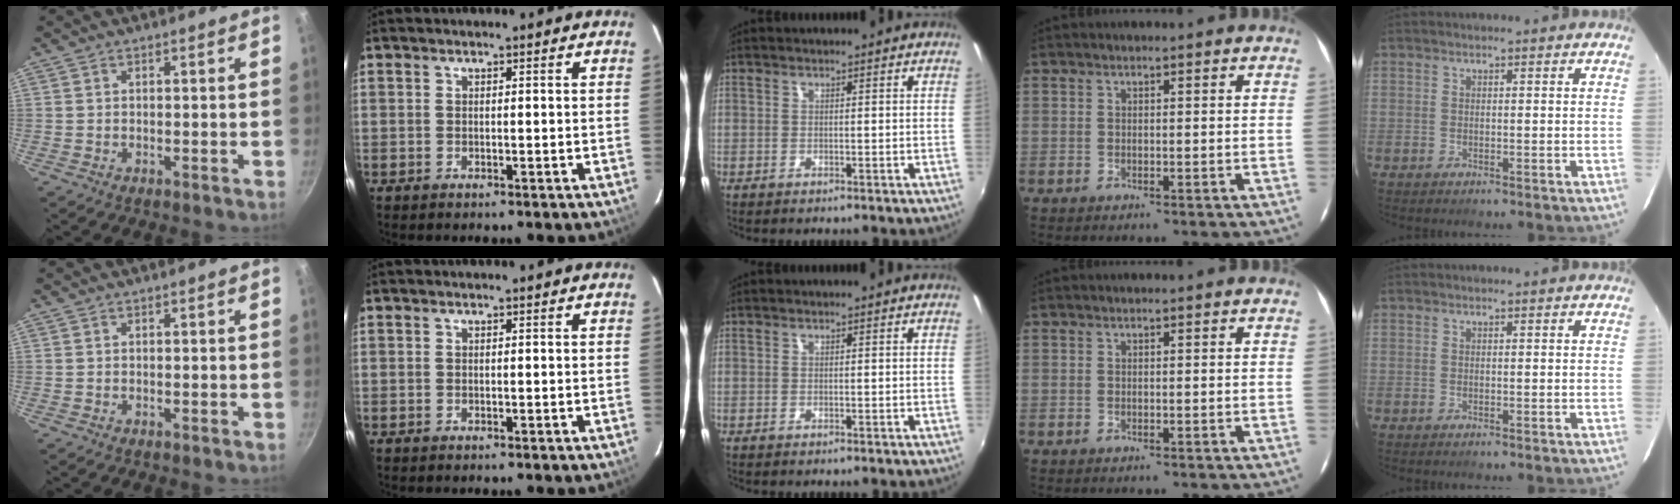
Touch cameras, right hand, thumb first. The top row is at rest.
{}